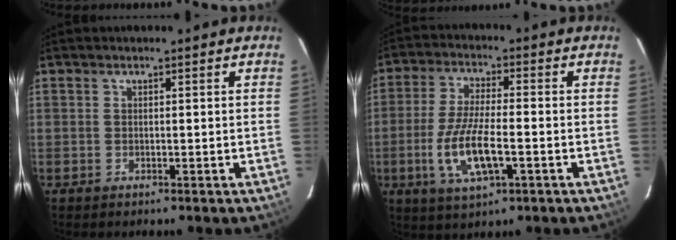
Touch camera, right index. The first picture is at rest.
{"total": 11.0, "force": [-3.2, 3.3, 10.0], "torque": [-0.205, -0.010, -0.060]}